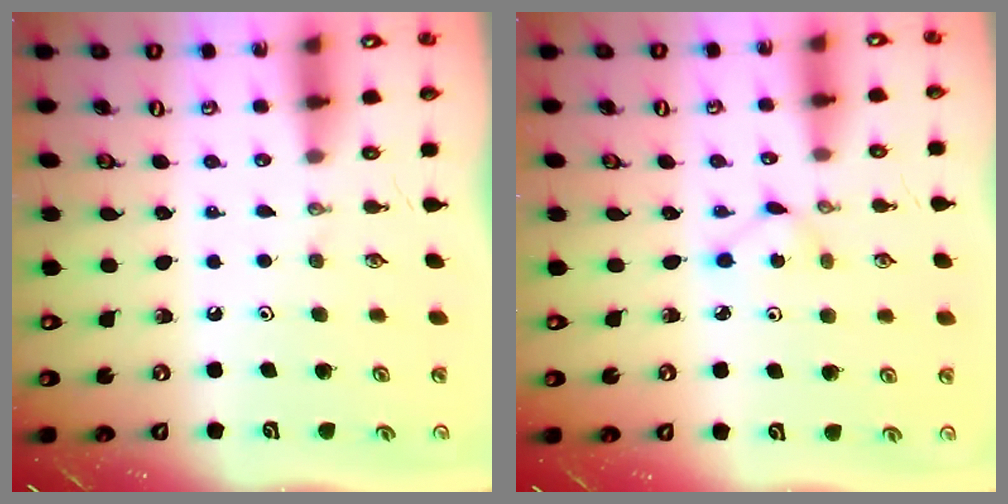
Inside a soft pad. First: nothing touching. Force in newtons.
{"total": 2.8, "press": 2.8, "slide": 0.1}